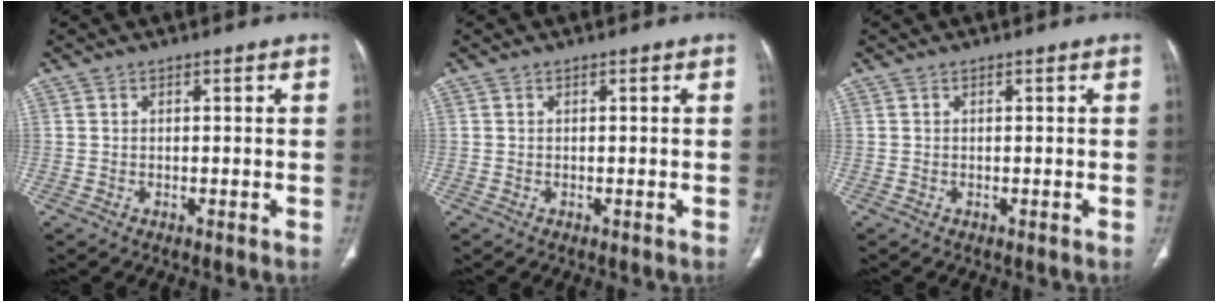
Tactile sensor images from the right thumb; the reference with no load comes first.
{"total": 0.0}
{"total": 0.0}